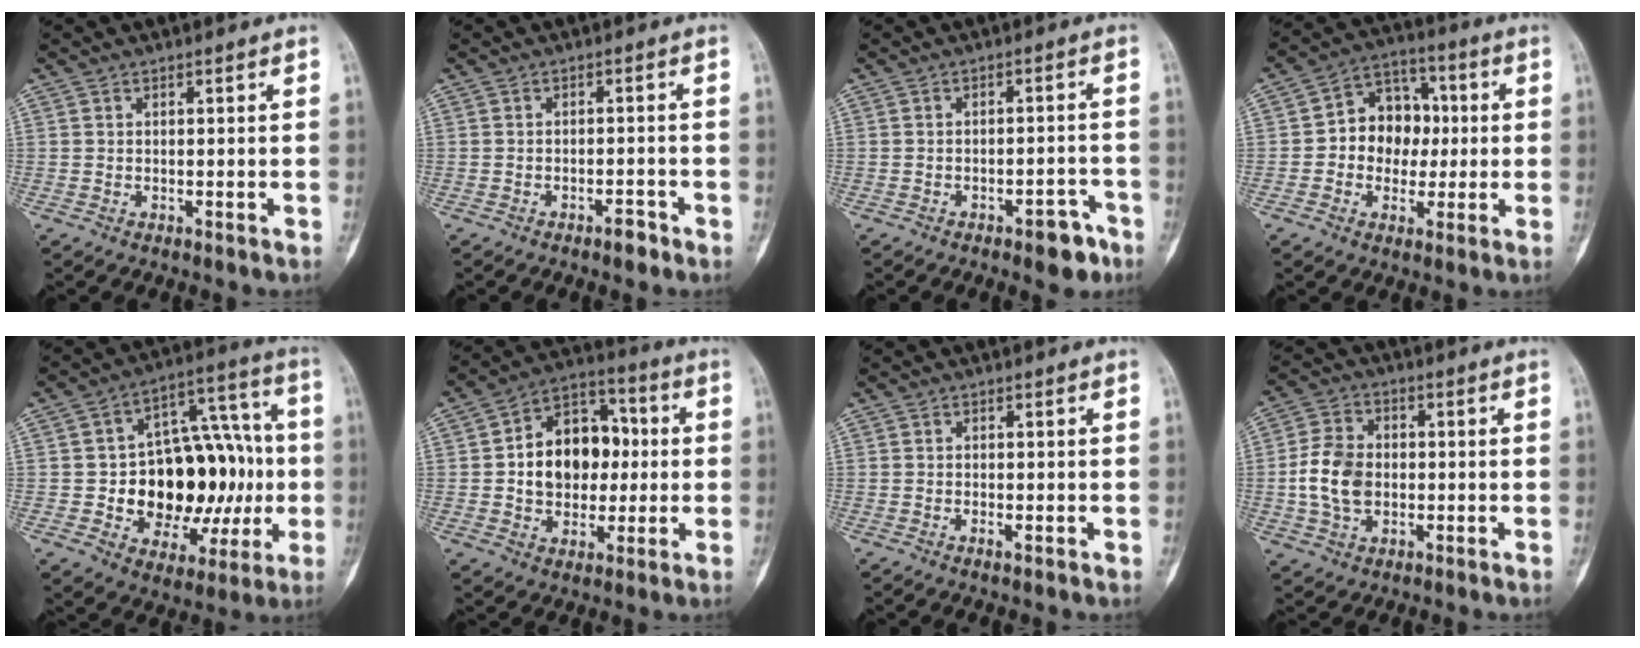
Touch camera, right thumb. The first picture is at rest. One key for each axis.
{"total": 2.2, "fx": -1.7, "fy": 0.8, "fz": 1.2, "tx": -0.015, "ty": 0.012, "tz": -0.026}
{"total": 5.5, "fx": -3.5, "fy": 2.4, "fz": 3.5, "tx": -0.026, "ty": 0.027, "tz": -0.040}
{"total": 11.4, "fx": 0.1, "fy": 9.2, "fz": 6.8, "tx": -0.056, "ty": 0.030, "tz": -0.007}
{"total": 24.1, "fx": -2.4, "fy": 15.5, "fz": 18.3, "tx": -0.209, "ty": 0.038, "tz": -0.019}
{"total": 15.7, "fx": 0.5, "fy": 11.5, "fz": 10.6, "tx": -0.120, "ty": 0.030, "tz": 0.006}
{"total": 0.8, "fx": -0.4, "fy": 0.2, "fz": 0.7, "tx": -0.010, "ty": 0.000, "tz": -0.007}
{"total": 9.7, "fx": -0.8, "fy": 7.2, "fz": 6.4, "tx": -0.110, "ty": 0.012, "tz": -0.019}